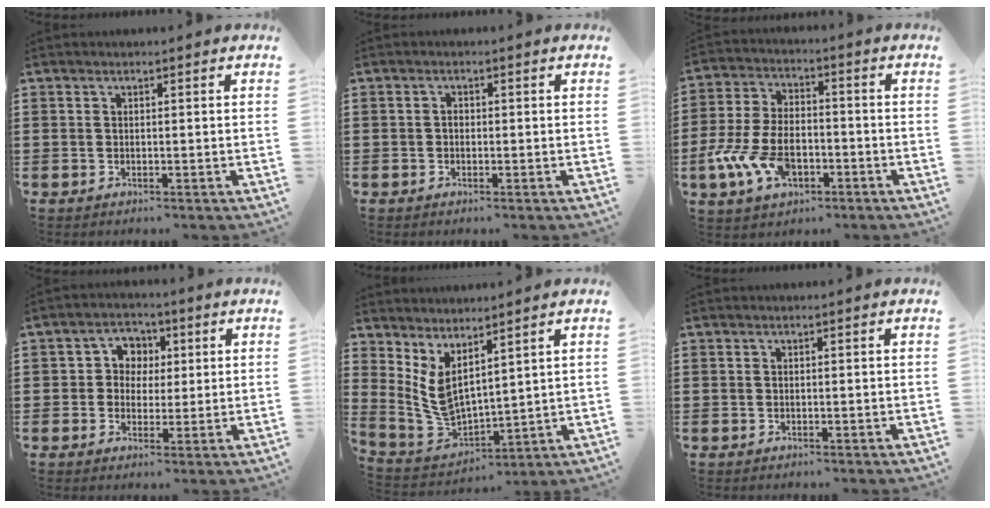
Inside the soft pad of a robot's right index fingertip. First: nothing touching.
{"total": 0.9, "force": [-0.2, 0.6, 0.7], "torque": [-0.015, 0.001, -0.003]}
{"total": 9.6, "force": [-3.4, 5.4, 7.2], "torque": [-0.174, -0.003, -0.064]}
{"total": 3.7, "force": [0.3, 3.6, 1.1], "torque": [-0.038, 0.016, 0.000]}
{"total": 5.7, "force": [2.2, 2.9, 4.3], "torque": [-0.127, -0.033, 0.037]}
{"total": 0.0}